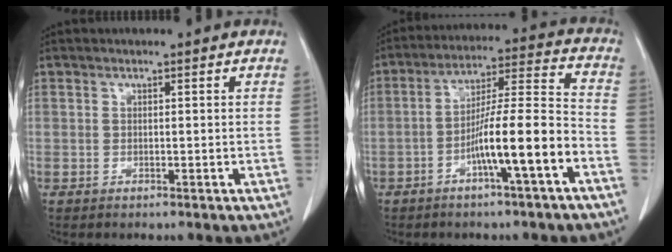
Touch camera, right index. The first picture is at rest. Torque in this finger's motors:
{"motor_torque": [1.67, -0.47, 0.87, 0.20]}